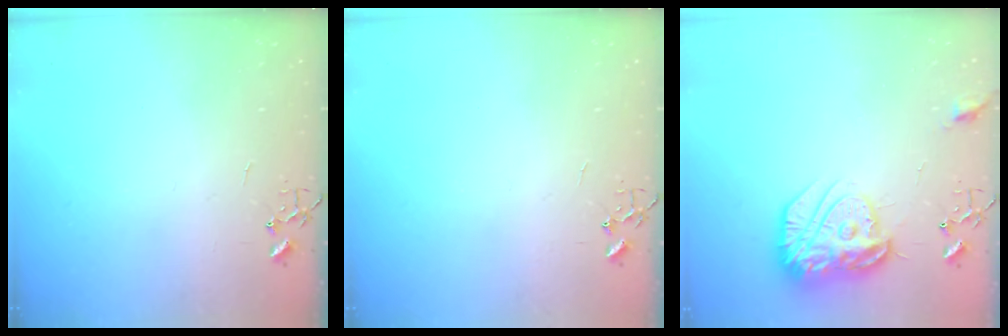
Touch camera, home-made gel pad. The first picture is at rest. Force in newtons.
{"total": 0.0}
{"total": 18.0, "press": 17.9, "slide": 1.6}